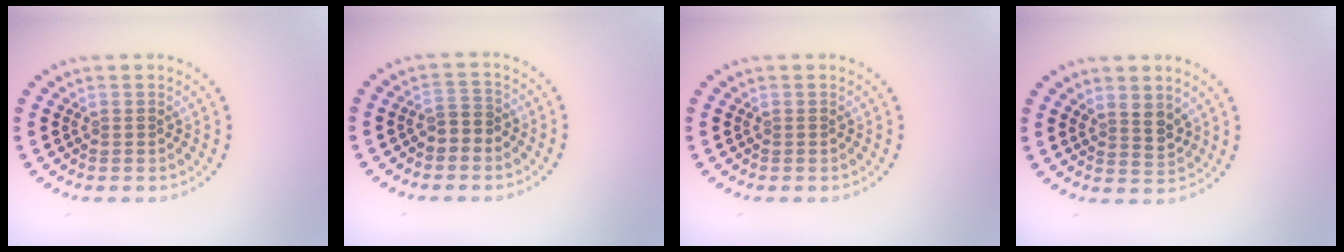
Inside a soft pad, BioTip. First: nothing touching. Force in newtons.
{"total": 1.9, "press": 1.7, "slide": 0.7}
{"total": 0.0}
{"total": 2.1, "press": 1.8, "slide": 1.1}